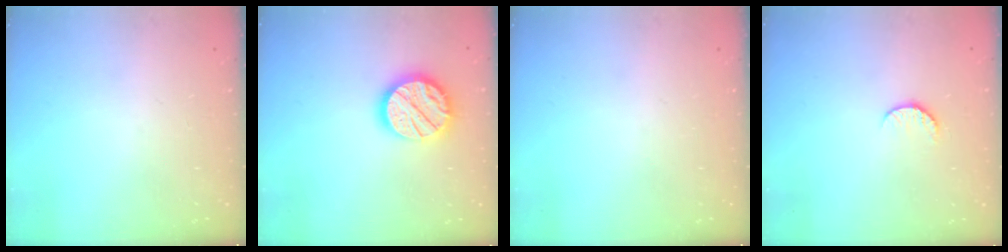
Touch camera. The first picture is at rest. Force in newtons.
{"total": 15.1, "press": 15.0, "slide": 1.3}
{"total": 0.0}
{"total": 5.2, "press": 5.2, "slide": 0.4}